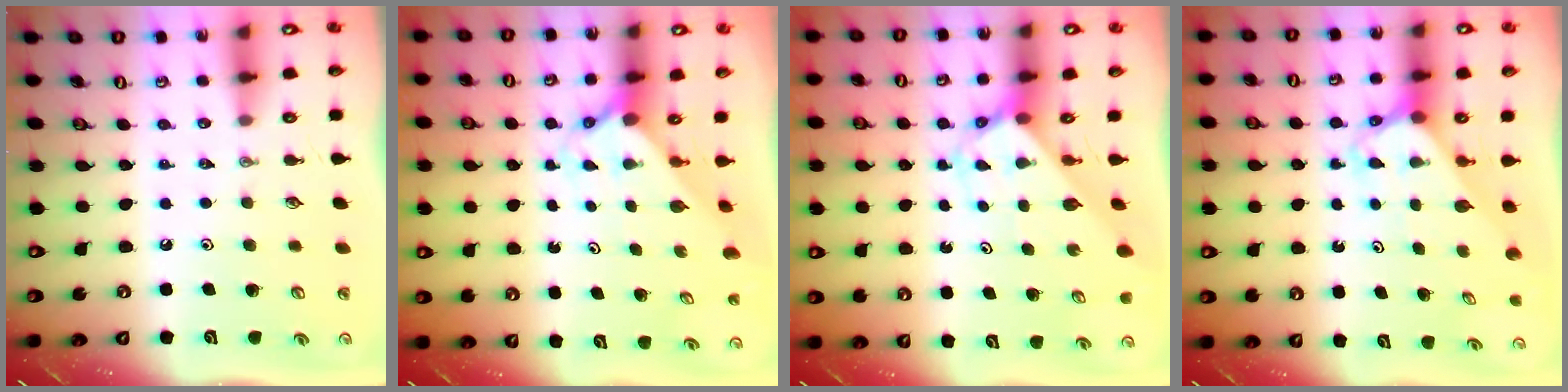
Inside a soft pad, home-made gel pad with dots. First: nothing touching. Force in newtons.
{"total": 1.7, "press": 1.7, "slide": 0.1}
{"total": 2.8, "press": 2.8, "slide": 0.2}
{"total": 2.6, "press": 2.6, "slide": 0.2}